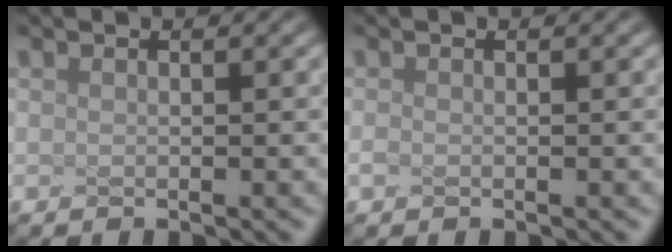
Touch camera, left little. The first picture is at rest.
{"total": 1.0, "force": [-0.8, -0.5, -0.5], "torque": [-0.010, -0.009, 0.001]}